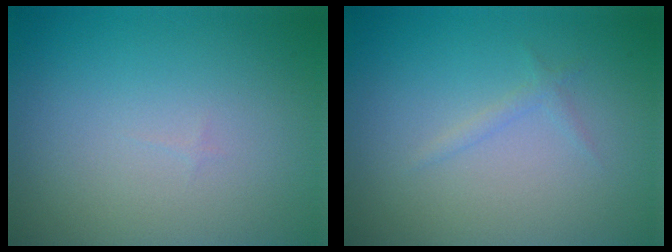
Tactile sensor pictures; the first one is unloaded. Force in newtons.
{"total": 0.8, "press": 0.8, "slide": 0.0}